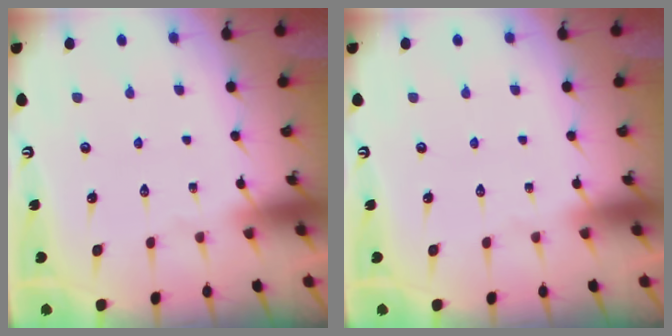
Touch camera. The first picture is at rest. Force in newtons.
{"total": 0.0}